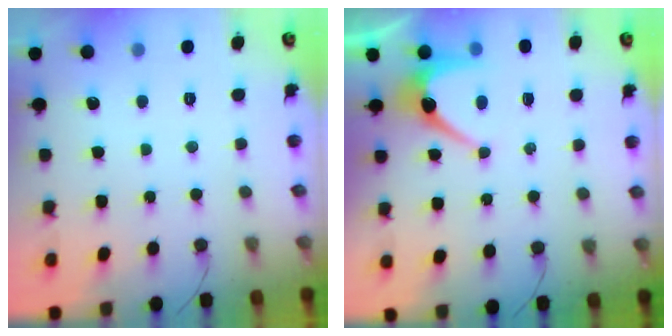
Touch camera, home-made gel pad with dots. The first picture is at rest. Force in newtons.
{"total": 6.8, "press": 6.7, "slide": 0.6}